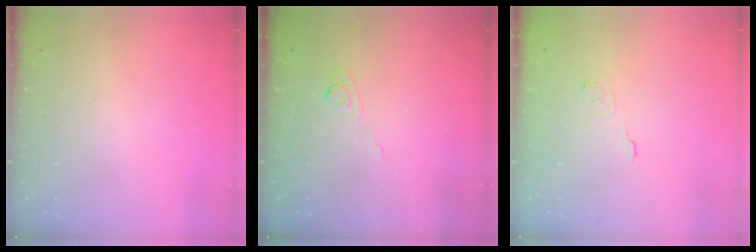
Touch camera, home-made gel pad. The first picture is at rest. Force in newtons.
{"total": 3.8, "press": 3.5, "slide": 1.6}
{"total": 2.3, "press": 1.8, "slide": 1.3}